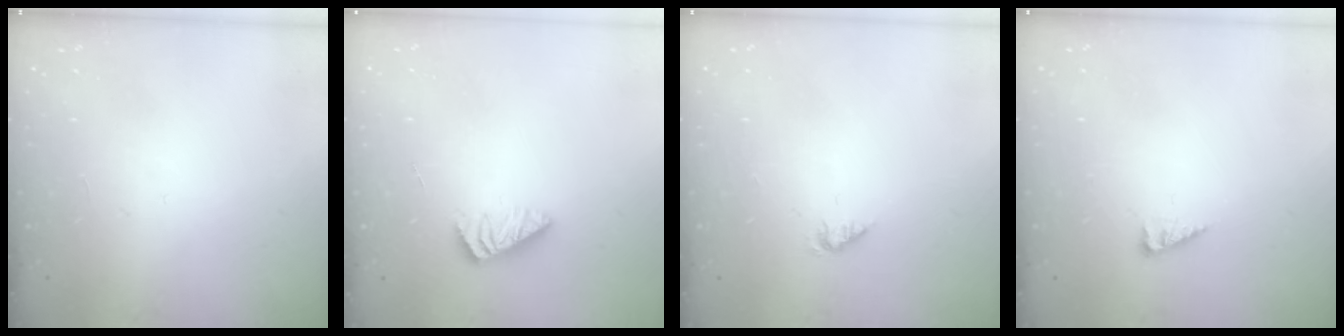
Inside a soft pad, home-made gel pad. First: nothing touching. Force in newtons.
{"total": 2.2, "press": 2.2, "slide": 0.4}
{"total": 1.1, "press": 1.0, "slide": 0.2}
{"total": 2.7, "press": 2.7, "slide": 0.4}